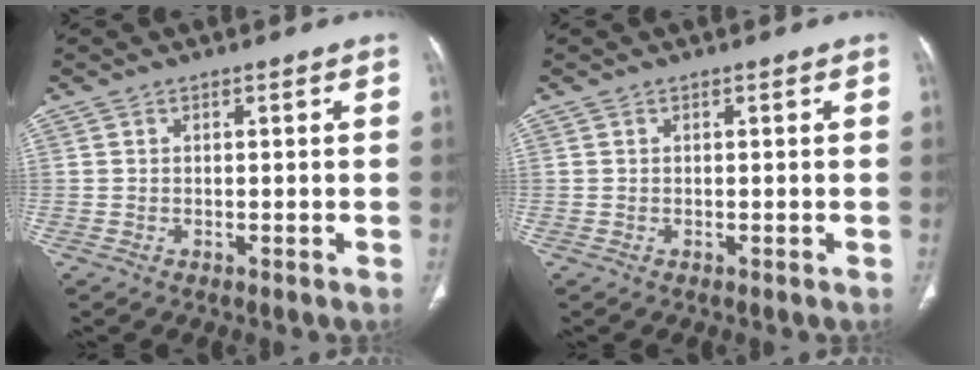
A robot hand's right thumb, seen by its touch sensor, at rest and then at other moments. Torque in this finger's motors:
{"motor_torque": [-0.10, 0.01, 0.32, 0.08, -0.01]}